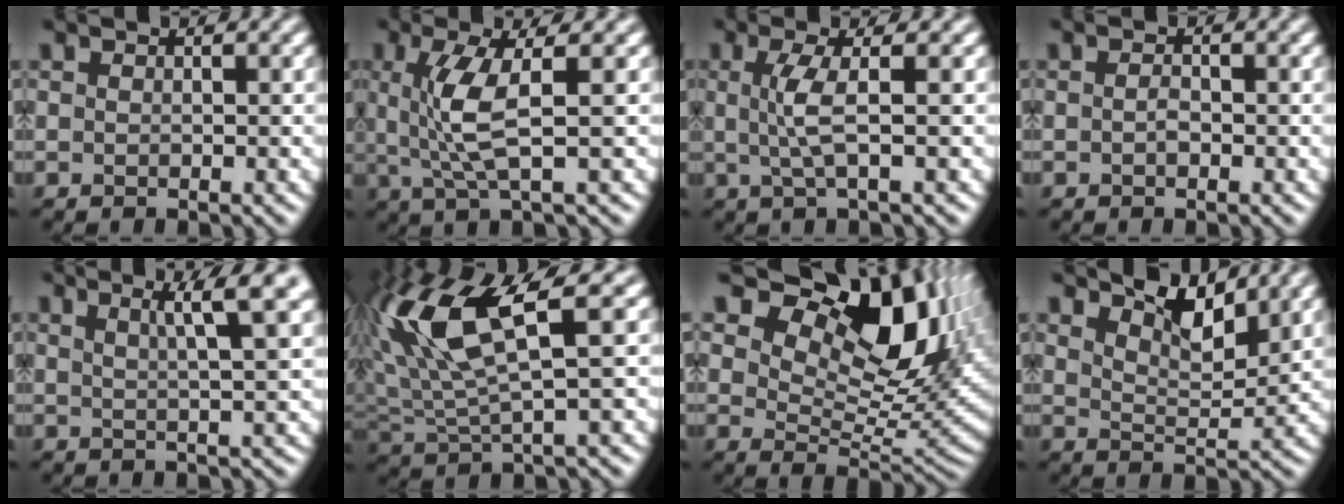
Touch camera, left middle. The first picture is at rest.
{"total": 4.4, "force": [0.8, 0.9, 4.2], "torque": [-0.098, 0.003, 0.020]}
{"total": 2.8, "force": [0.4, 0.5, 2.7], "torque": [-0.060, 0.006, 0.007]}
{"total": 0.6, "force": [-0.1, 0.3, 0.5], "torque": [-0.011, 0.005, -0.003]}
{"total": 4.4, "force": [2.4, 0.5, 3.6], "torque": [-0.041, 0.015, 0.036]}
{"total": 9.1, "force": [4.1, 2.6, 7.7], "torque": [-0.168, 0.015, 0.079]}
{"total": 12.6, "force": [7.5, 6.2, 8.1], "torque": [-0.119, 0.011, 0.124]}
{"total": 4.3, "force": [3.6, 1.0, 2.1], "torque": [-0.040, 0.004, 0.061]}